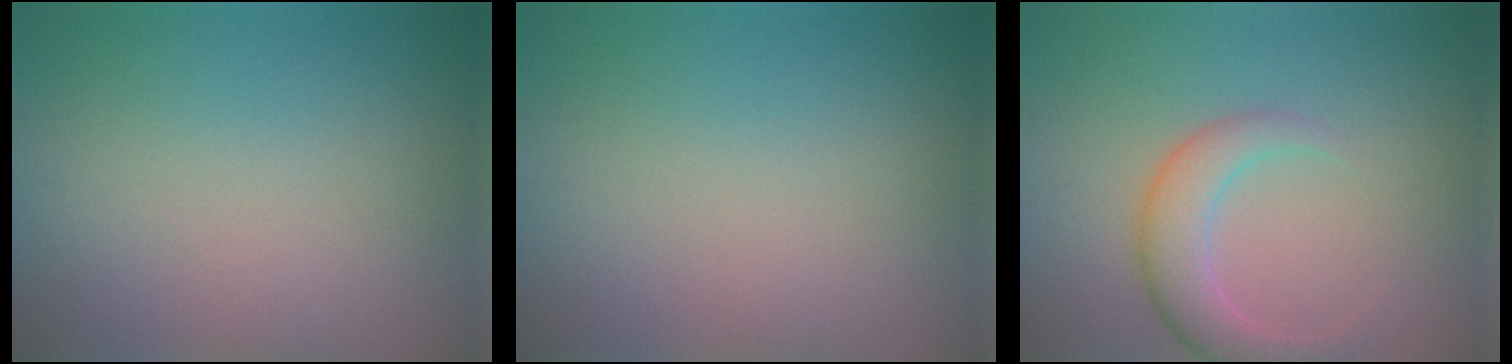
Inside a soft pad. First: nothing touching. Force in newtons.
{"total": 0.0}
{"total": 4.0, "press": 4.0, "slide": 0.3}